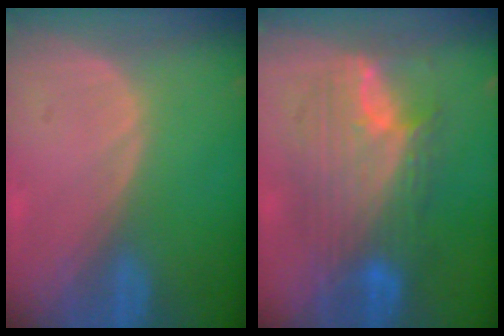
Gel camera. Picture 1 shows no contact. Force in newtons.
{"total": 10.5, "press": 10.4, "slide": 0.7}